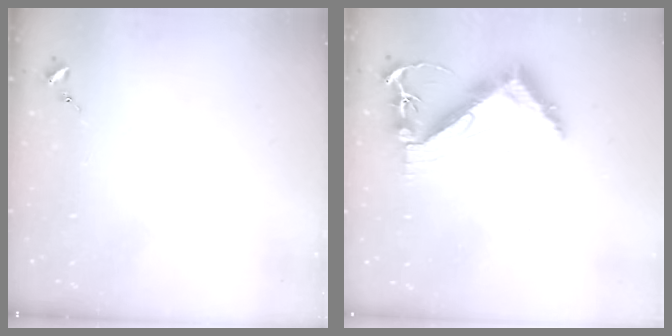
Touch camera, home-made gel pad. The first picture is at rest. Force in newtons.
{"total": 7.8, "press": 7.7, "slide": 1.0}